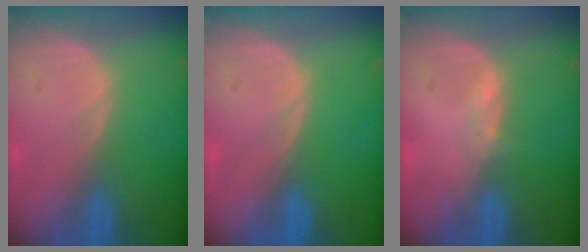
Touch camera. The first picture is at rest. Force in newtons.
{"total": 0.0}
{"total": 1.0, "press": 0.8, "slide": 0.5}